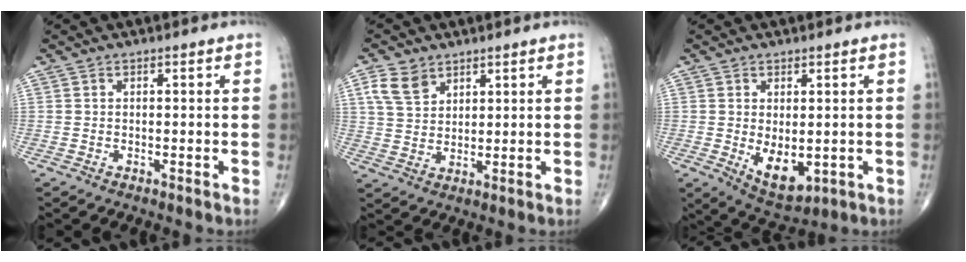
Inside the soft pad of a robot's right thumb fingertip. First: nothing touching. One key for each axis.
{"total": 6.1, "fx": 3.5, "fy": 4.0, "fz": 3.0, "tx": -0.046, "ty": -0.012, "tz": 0.072}
{"total": 7.7, "fx": -1.0, "fy": 4.2, "fz": 6.4, "tx": -0.086, "ty": -0.014, "tz": 0.002}